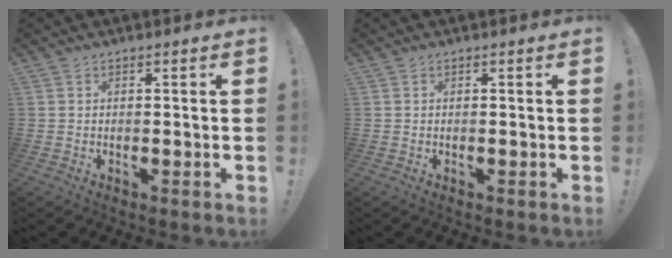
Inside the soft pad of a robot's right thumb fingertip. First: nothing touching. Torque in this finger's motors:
{"motor_torque": [0.01, 0.18, 0.11, -0.07, 0.00]}